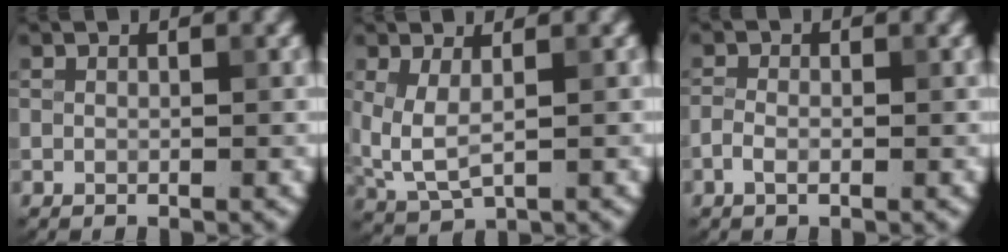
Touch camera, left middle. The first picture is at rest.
{"total": 3.4, "force": [0.7, 1.6, 2.9], "torque": [-0.073, -0.006, 0.017]}
{"total": 1.4, "force": [-0.6, 0.7, 1.0], "torque": [-0.024, 0.000, -0.017]}